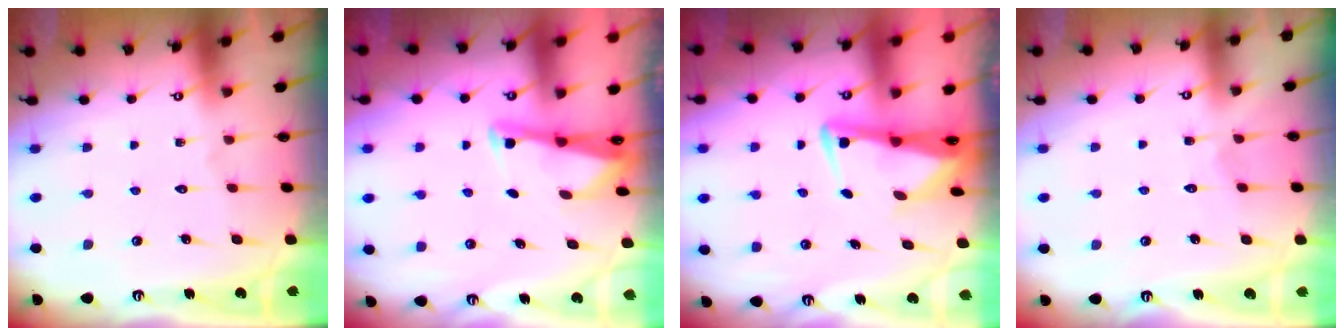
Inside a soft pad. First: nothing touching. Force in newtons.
{"total": 2.6, "press": 2.6, "slide": 0.1}
{"total": 4.8, "press": 4.8, "slide": 0.8}
{"total": 3.1, "press": 3.1, "slide": 0.4}